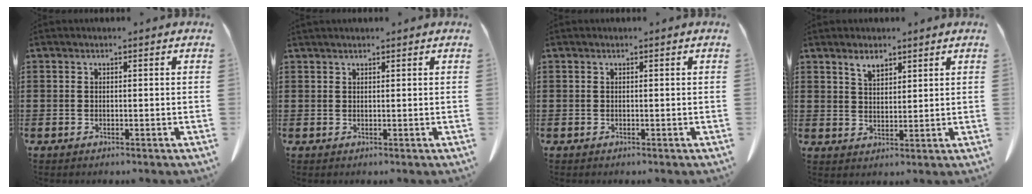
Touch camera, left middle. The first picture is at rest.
{"total": 0.7, "force": [0.7, 0.0, 0.2], "torque": [-0.006, -0.002, 0.014]}
{"total": 0.0}
{"total": 3.1, "force": [2.4, 1.3, 1.4], "torque": [-0.026, -0.001, 0.043]}